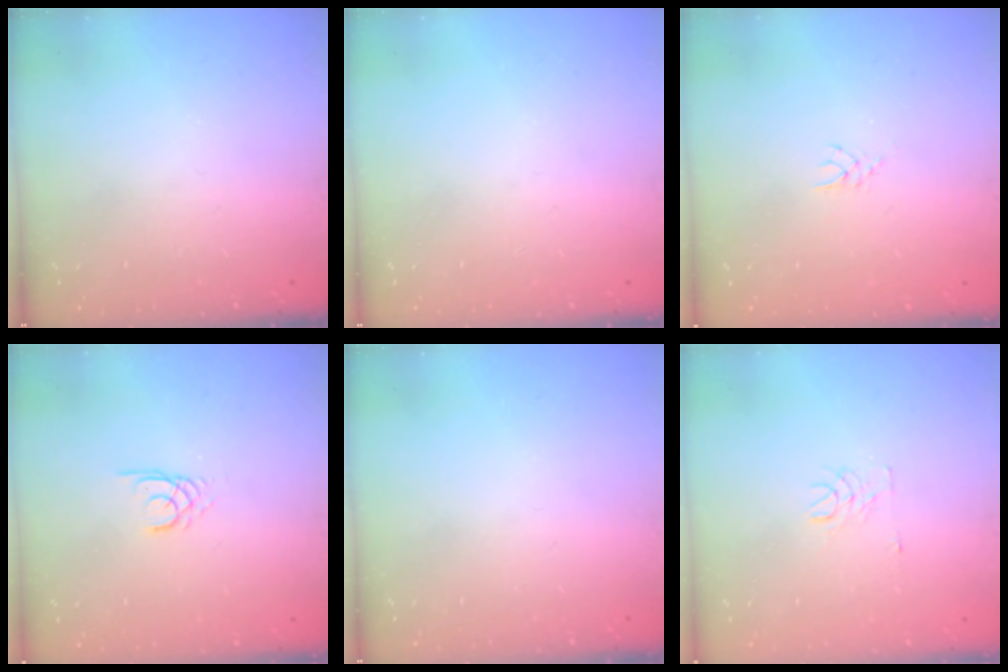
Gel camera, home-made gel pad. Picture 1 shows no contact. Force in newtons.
{"total": 0.0}
{"total": 2.1, "press": 2.1, "slide": 0.3}
{"total": 2.2, "press": 2.2, "slide": 0.2}
{"total": 0.0}
{"total": 3.5, "press": 3.5, "slide": 0.3}